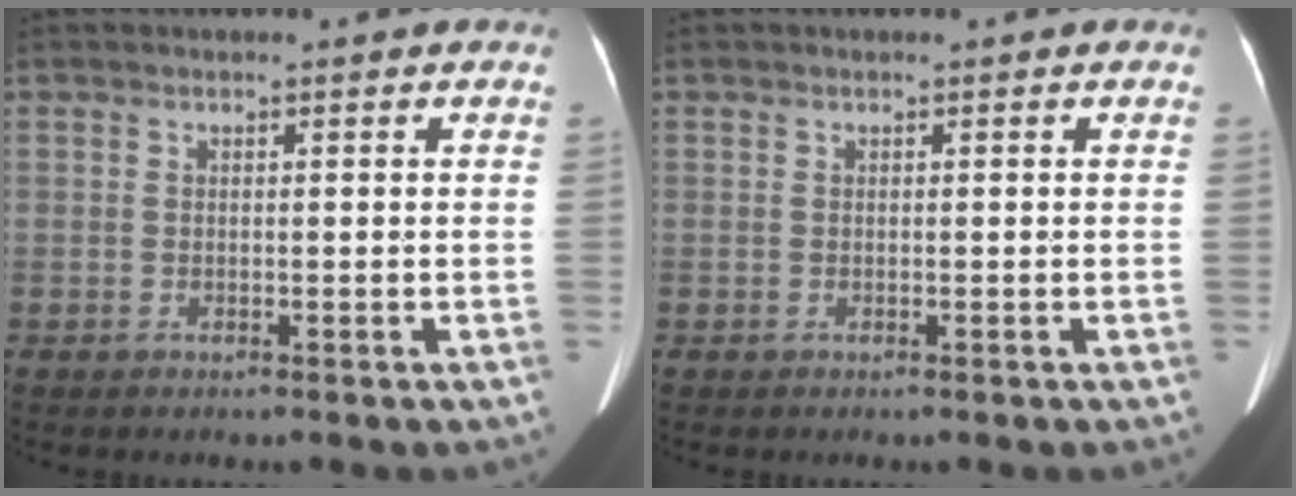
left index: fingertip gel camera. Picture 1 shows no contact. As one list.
[{"total": 0.0}]